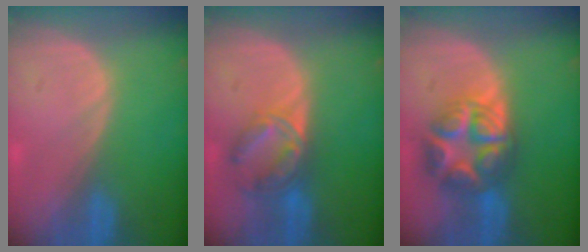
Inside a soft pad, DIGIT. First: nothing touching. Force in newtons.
{"total": 7.1, "press": 5.9, "slide": 4.0}
{"total": 9.0, "press": 9.0, "slide": 0.5}